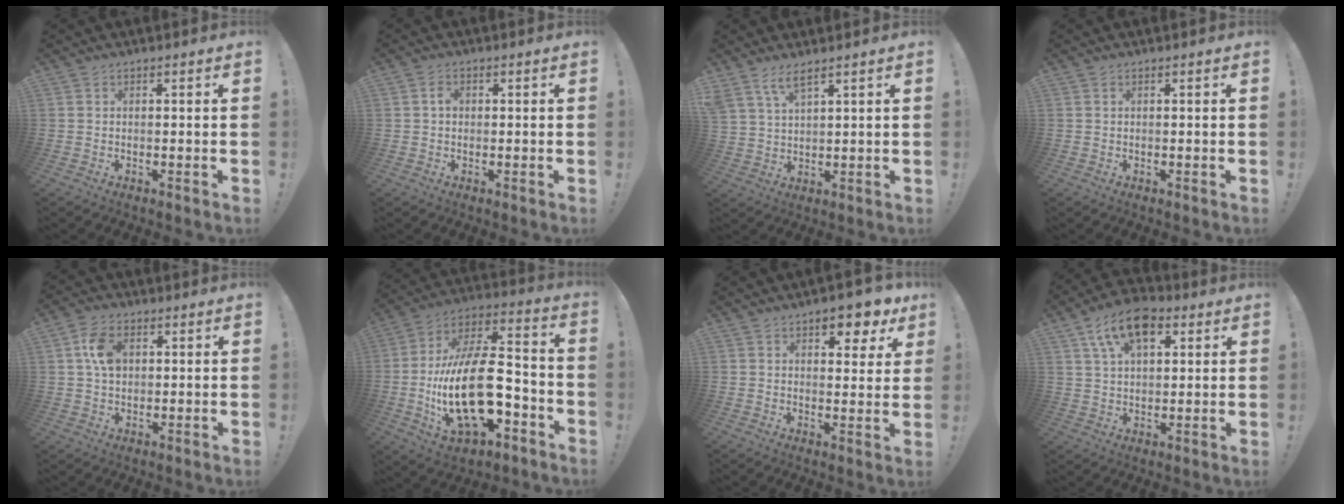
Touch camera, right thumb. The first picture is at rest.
{"total": 1.8, "force": [0.0, 1.4, 1.2], "torque": [-0.020, 0.007, -0.002]}
{"total": 5.6, "force": [4.2, 1.5, 3.4], "torque": [-0.069, -0.015, 0.079]}
{"total": 0.0}
{"total": 8.2, "force": [1.8, 5.7, 5.7], "torque": [-0.097, 0.006, 0.035]}
{"total": 25.1, "force": [-5.8, 12.4, 21.0], "torque": [-0.404, 0.035, -0.088]}
{"total": 7.9, "force": [5.1, 3.7, 4.8], "torque": [-0.046, -0.034, 0.087]}
{"total": 13.3, "force": [6.2, 7.6, 8.9], "torque": [-0.141, -0.011, 0.114]}